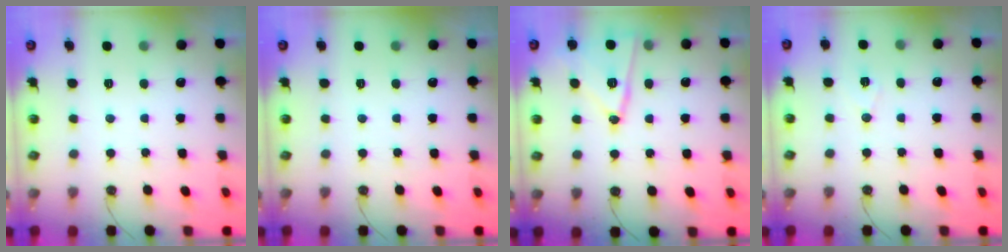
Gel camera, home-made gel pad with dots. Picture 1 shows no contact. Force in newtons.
{"total": 0.0}
{"total": 14.2, "press": 14.2, "slide": 0.5}
{"total": 6.5, "press": 4.8, "slide": 4.5}